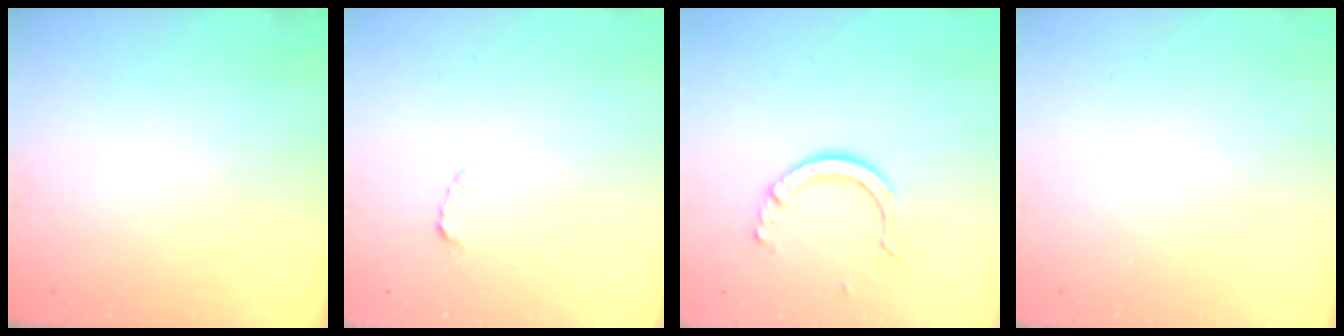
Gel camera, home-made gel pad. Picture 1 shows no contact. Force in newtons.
{"total": 2.2, "press": 2.2, "slide": 0.3}
{"total": 8.4, "press": 8.3, "slide": 0.7}
{"total": 0.0}